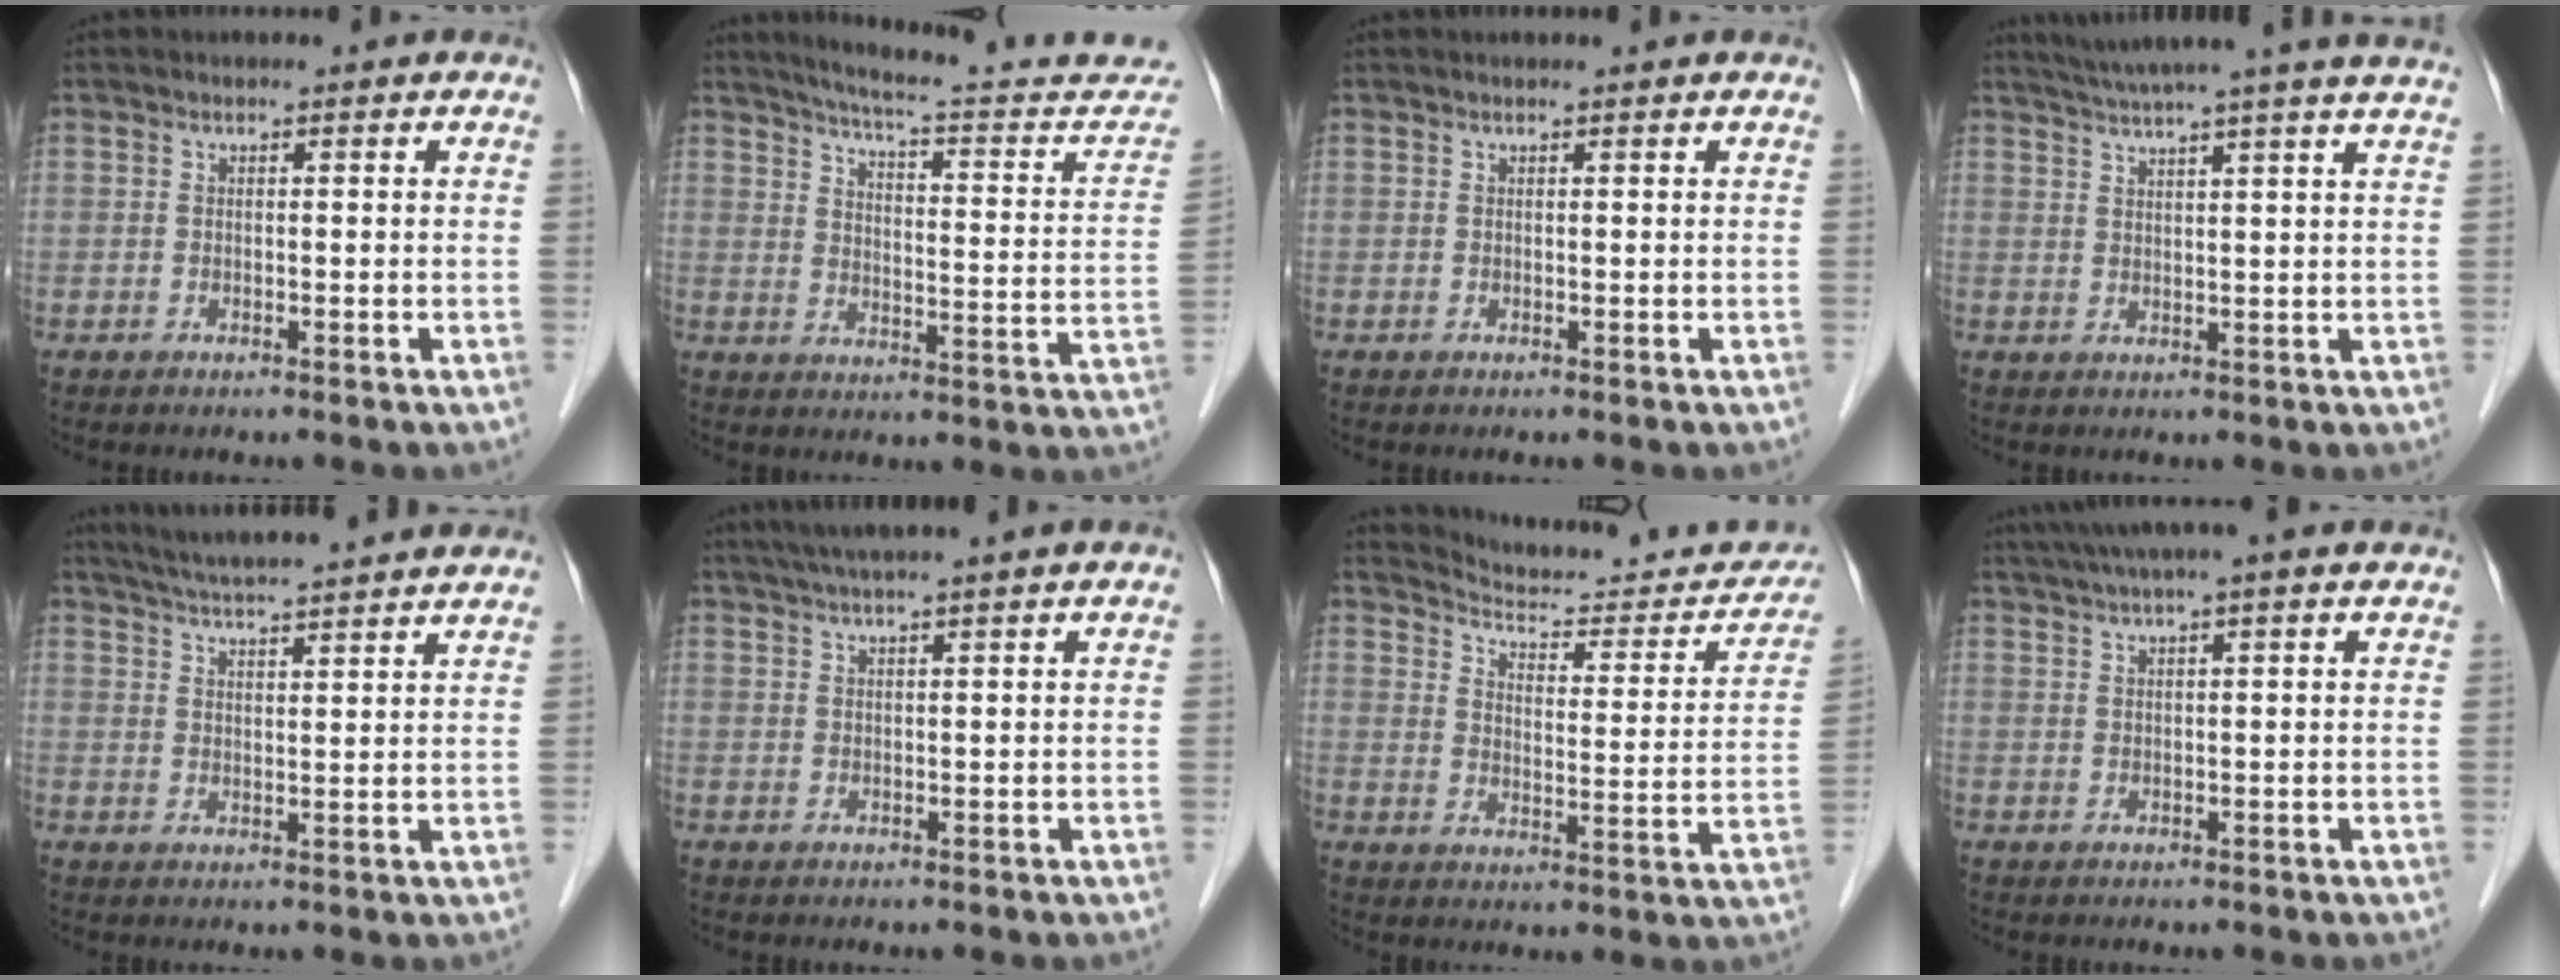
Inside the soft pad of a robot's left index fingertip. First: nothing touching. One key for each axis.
{"total": 21.5, "fx": 19.8, "fy": 1.5, "fz": 8.2, "tx": -0.107, "ty": -0.059, "tz": 0.241}
{"total": 0.8, "fx": 0.7, "fy": -0.1, "fz": 0.4, "tx": -0.008, "ty": 0.006, "tz": 0.013}
{"total": 15.7, "fx": 13.6, "fy": -1.6, "fz": 7.5, "tx": -0.130, "ty": 0.003, "tz": 0.174}
{"total": 14.0, "fx": 12.6, "fy": 0.1, "fz": 6.2, "tx": -0.107, "ty": 0.028, "tz": 0.172}
{"total": 6.1, "fx": 4.6, "fy": -1.2, "fz": 3.9, "tx": -0.057, "ty": 0.028, "tz": 0.076}
{"total": 17.2, "fx": 16.6, "fy": 3.1, "fz": 3.4, "tx": -0.025, "ty": -0.046, "tz": 0.204}
{"total": 8.1, "fx": 6.2, "fy": -0.2, "fz": 5.2, "tx": -0.091, "ty": 0.037, "tz": 0.090}